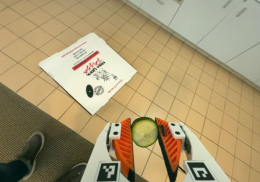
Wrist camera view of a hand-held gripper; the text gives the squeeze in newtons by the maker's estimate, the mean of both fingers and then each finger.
{"total": 7.7, "left": 7.5, "right": 7.8}